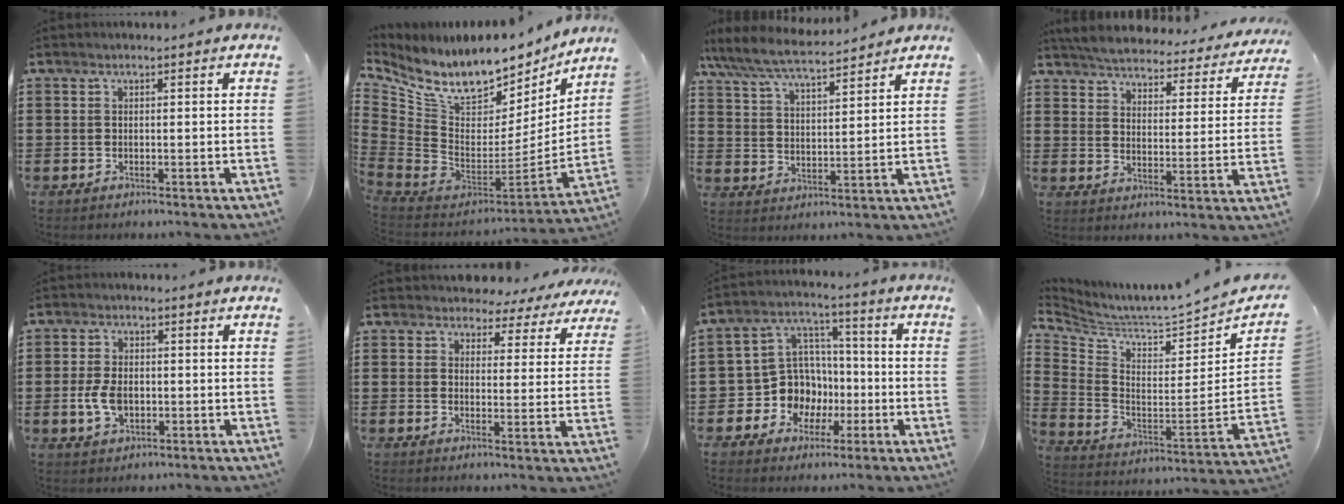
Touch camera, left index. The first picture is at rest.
{"total": 11.7, "force": [8.7, 5.1, 5.8], "torque": [-0.131, -0.075, 0.155]}
{"total": 6.8, "force": [6.2, 0.5, 2.7], "torque": [-0.077, -0.031, 0.108]}
{"total": 4.8, "force": [4.7, 0.1, 0.7], "torque": [-0.041, -0.034, 0.078]}
{"total": 5.1, "force": [-0.7, 3.2, 4.0], "torque": [-0.094, -0.001, -0.017]}
{"total": 3.9, "force": [3.6, 1.4, 0.4], "torque": [-0.028, -0.010, 0.063]}
{"total": 10.2, "force": [-2.1, 9.5, 3.0], "torque": [-0.106, 0.010, -0.032]}
{"total": 3.5, "force": [3.4, -0.6, 0.6], "torque": [-0.039, -0.063, 0.049]}